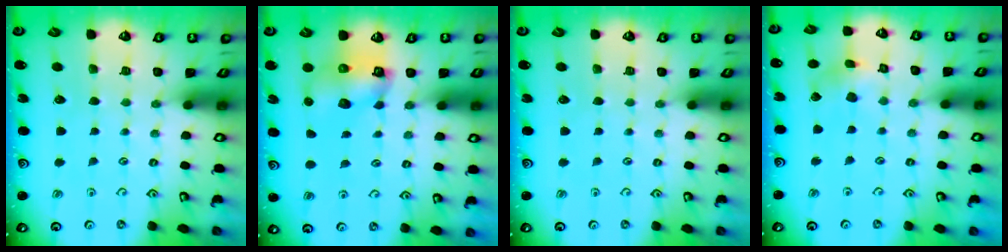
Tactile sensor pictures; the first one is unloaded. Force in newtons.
{"total": 9.3, "press": 9.2, "slide": 0.9}
{"total": 0.0}
{"total": 5.6, "press": 5.6, "slide": 0.5}